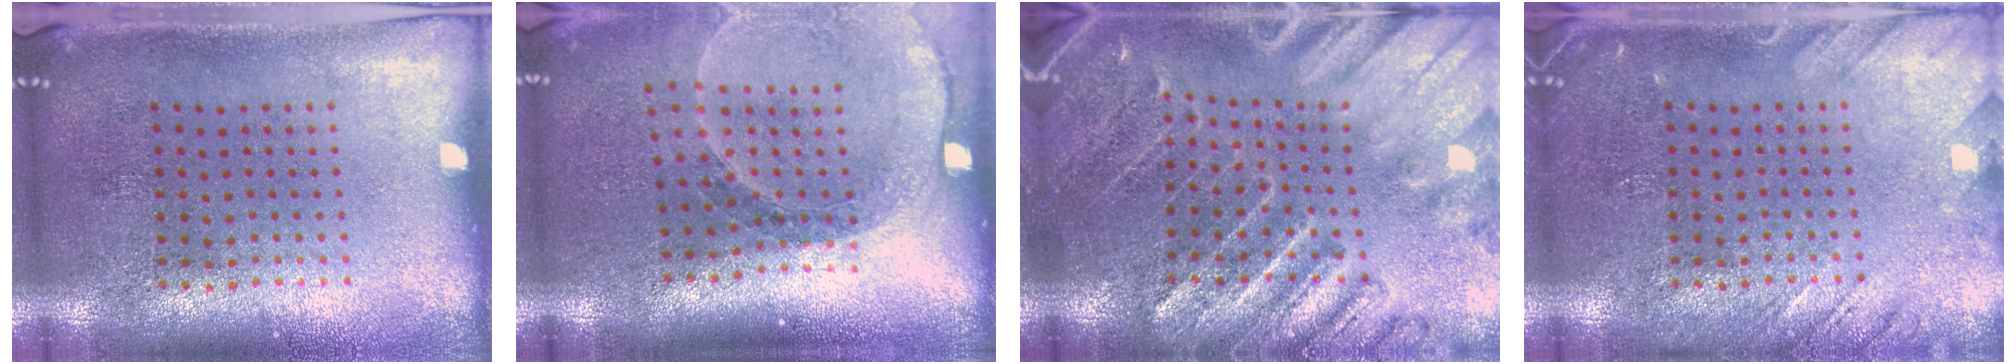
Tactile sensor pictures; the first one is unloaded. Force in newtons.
{"total": 1.7, "press": 1.7, "slide": 0.2}
{"total": 3.2, "press": 3.0, "slide": 1.1}
{"total": 2.1, "press": 2.1, "slide": 0.2}